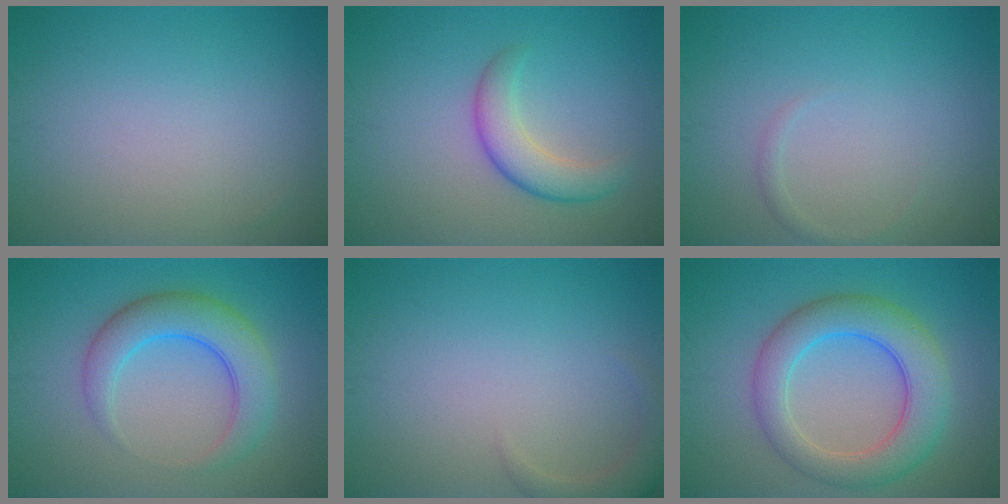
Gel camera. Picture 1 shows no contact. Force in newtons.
{"total": 3.5, "press": 3.5, "slide": 0.1}
{"total": 0.8, "press": 0.8, "slide": 0.0}
{"total": 5.4, "press": 5.4, "slide": 0.2}
{"total": 2.6, "press": 2.6, "slide": 0.3}
{"total": 6.8, "press": 6.8, "slide": 0.3}